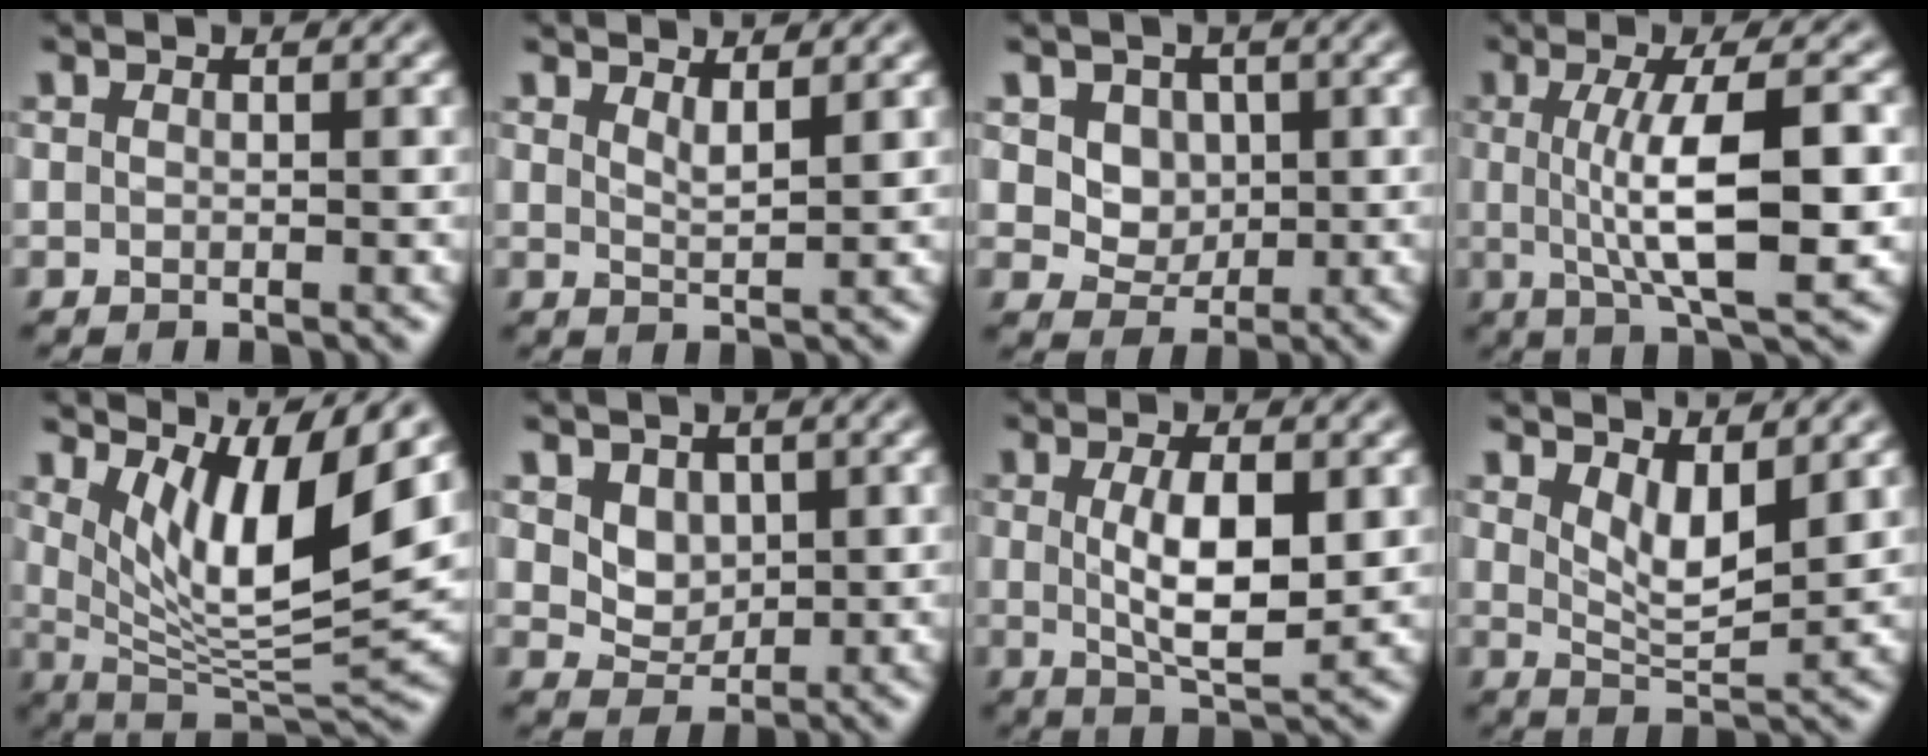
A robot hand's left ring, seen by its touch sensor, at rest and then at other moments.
{"total": 1.8, "force": [1.3, 0.4, 1.1], "torque": [-0.018, -0.003, 0.021]}
{"total": 5.0, "force": [1.8, 4.0, 2.3], "torque": [-0.053, -0.005, 0.039]}
{"total": 8.0, "force": [0.0, 2.0, 7.8], "torque": [-0.120, -0.004, 0.002]}
{"total": 9.7, "force": [4.2, 2.4, 8.4], "torque": [-0.137, -0.017, 0.084]}
{"total": 2.7, "force": [1.1, 2.1, 1.2], "torque": [-0.033, -0.019, 0.032]}
{"total": 5.4, "force": [0.4, 1.8, 5.1], "torque": [-0.095, -0.004, 0.012]}
{"total": 3.7, "force": [1.9, 1.3, 2.9], "torque": [-0.055, -0.014, 0.037]}